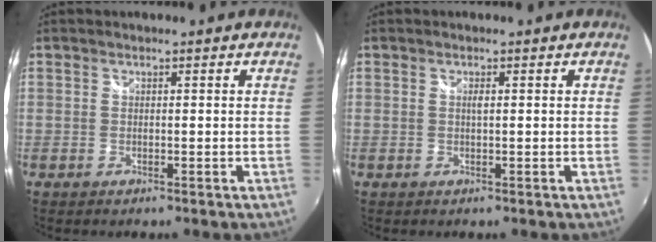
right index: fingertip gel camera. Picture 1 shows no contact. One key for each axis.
{"total": 0.7, "fx": 0.1, "fy": 0.0, "fz": 0.7, "tx": -0.013, "ty": 0.001, "tz": 0.001}